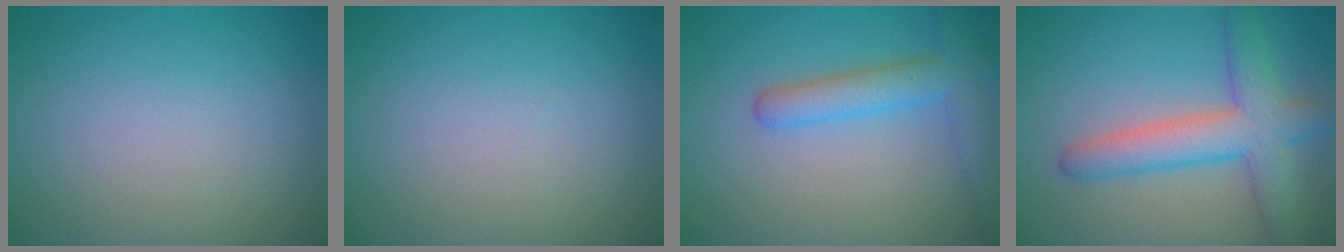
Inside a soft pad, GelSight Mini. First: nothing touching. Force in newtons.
{"total": 0.0}
{"total": 4.1, "press": 4.1, "slide": 0.4}
{"total": 6.2, "press": 6.2, "slide": 0.3}